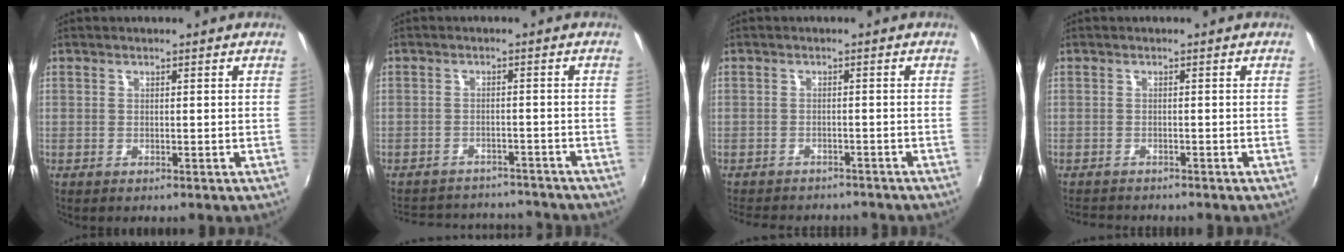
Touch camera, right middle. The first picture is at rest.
{"total": 13.3, "force": [-11.8, 4.7, 3.8], "torque": [-0.093, 0.030, -0.156]}
{"total": 7.6, "force": [-6.5, 3.3, 2.2], "torque": [-0.060, 0.001, -0.097]}
{"total": 3.6, "force": [-3.5, 0.5, 0.8], "torque": [-0.028, -0.011, -0.059]}